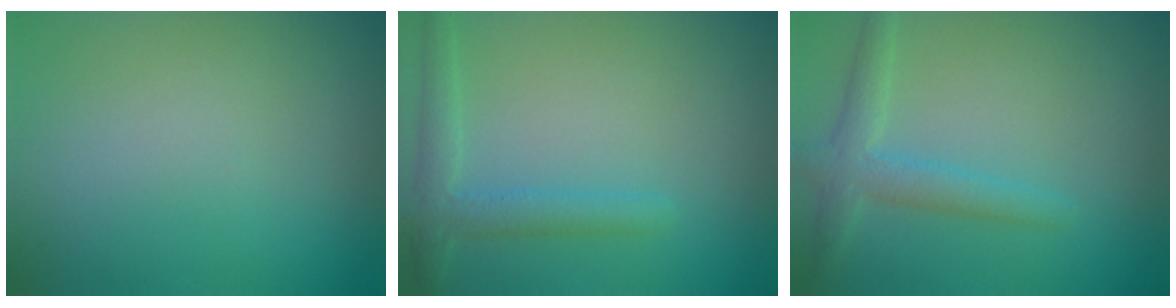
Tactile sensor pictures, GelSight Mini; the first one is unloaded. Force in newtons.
{"total": 2.8, "press": 2.8, "slide": 0.2}
{"total": 2.9, "press": 2.9, "slide": 0.2}